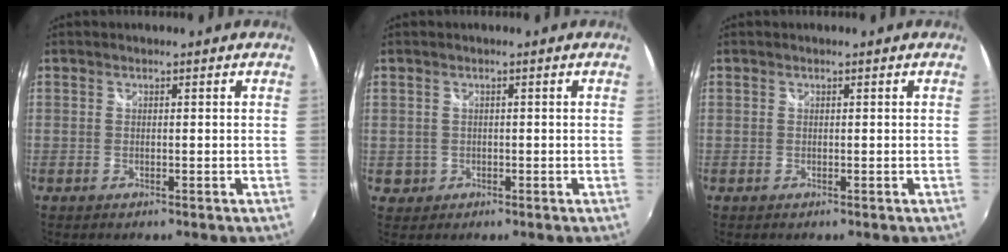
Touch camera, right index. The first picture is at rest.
{"total": 2.3, "force": [-0.4, 2.3, 0.1], "torque": [-0.004, 0.004, -0.002]}
{"total": 0.0}